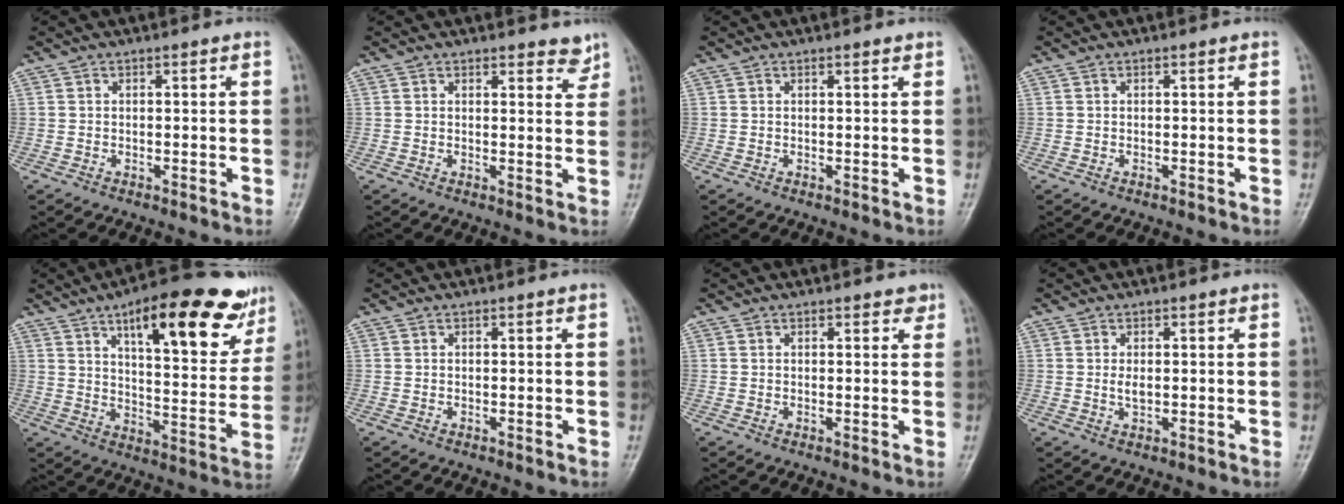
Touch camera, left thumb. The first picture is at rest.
{"total": 3.2, "force": [2.6, 1.4, 1.3], "torque": [0.008, -0.016, 0.030]}
{"total": 0.7, "force": [0.5, 0.3, 0.4], "torque": [-0.005, -0.003, 0.006]}
{"total": 0.0}
{"total": 22.4, "force": [13.0, 7.8, 16.5], "torque": [-0.191, -0.045, 0.191]}
{"total": 0.0}
{"total": 1.7, "force": [1.2, 1.0, 0.7], "torque": [0.008, -0.004, 0.010]}
{"total": 1.9, "force": [0.1, 1.1, 1.5], "torque": [-0.025, -0.003, 0.003]}